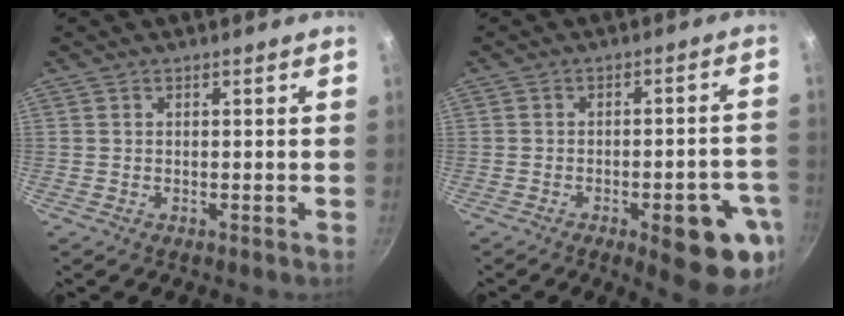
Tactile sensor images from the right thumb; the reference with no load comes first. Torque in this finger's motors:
{"motor_torque": [1.78, 1.09, 0.57, -0.60, 0.32]}